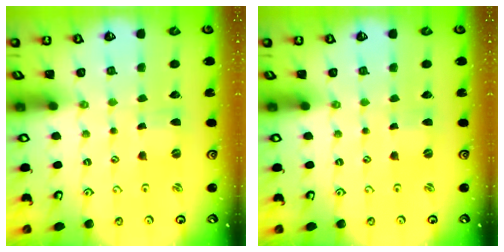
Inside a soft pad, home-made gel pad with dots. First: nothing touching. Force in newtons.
{"total": 0.0}